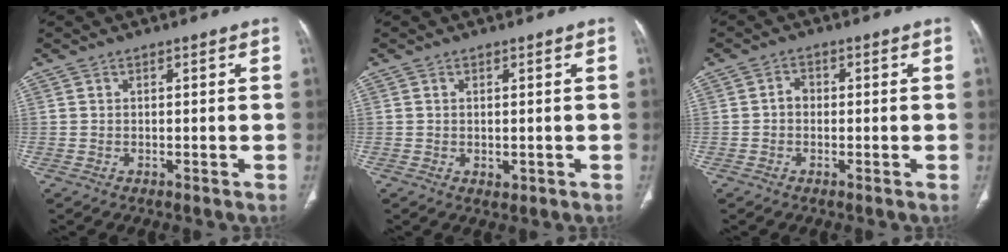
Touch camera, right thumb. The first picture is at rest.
{"total": 1.4, "force": [-0.1, 1.0, 1.1], "torque": [-0.018, -0.005, 0.003]}
{"total": 2.1, "force": [-0.3, 1.7, 1.2], "torque": [-0.011, 0.009, -0.011]}